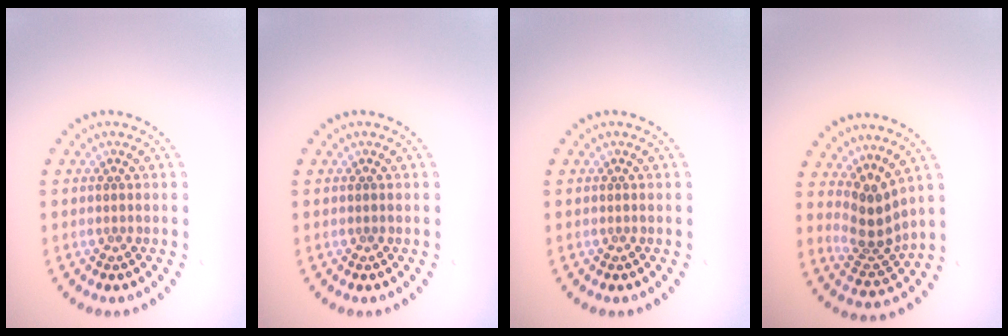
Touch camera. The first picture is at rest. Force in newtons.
{"total": 0.0}
{"total": 0.0}
{"total": 3.3, "press": 2.3, "slide": 2.4}